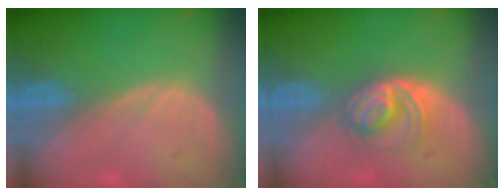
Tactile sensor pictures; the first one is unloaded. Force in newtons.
{"total": 5.4, "press": 5.0, "slide": 2.1}